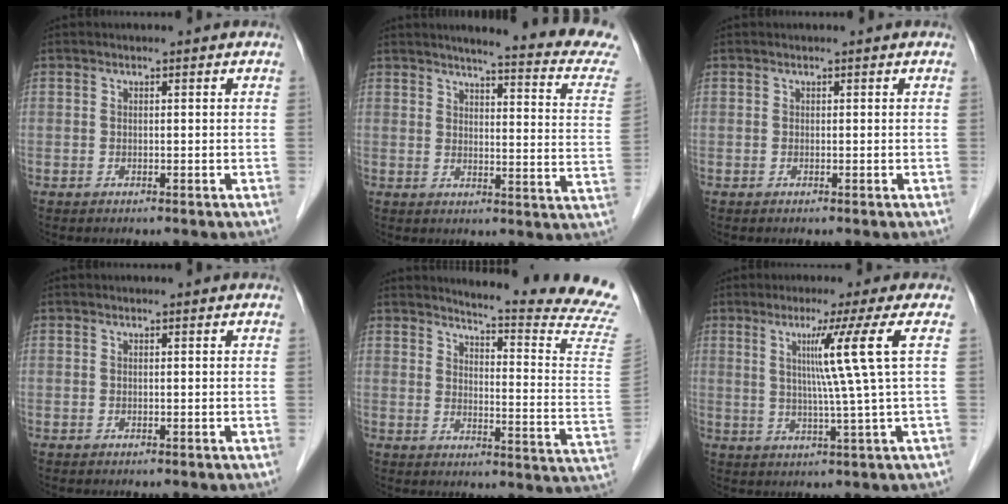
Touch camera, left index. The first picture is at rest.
{"total": 17.1, "force": [15.5, -0.2, 7.1], "torque": [-0.085, -0.082, 0.159]}
{"total": 0.0}
{"total": 0.0}
{"total": 18.3, "force": [17.5, -2.5, 4.7], "torque": [-0.077, -0.159, 0.190]}
{"total": 8.2, "force": [2.2, -3.1, 7.2], "torque": [-0.130, -0.007, 0.049]}